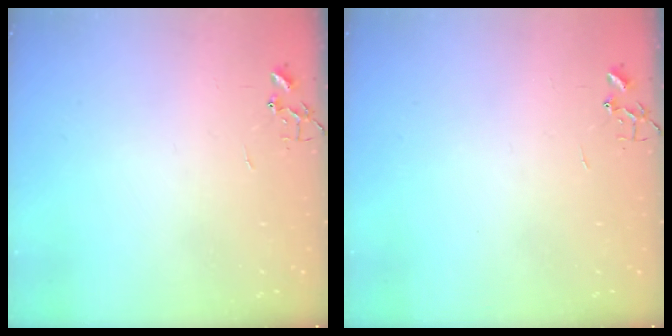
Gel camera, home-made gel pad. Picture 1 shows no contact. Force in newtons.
{"total": 0.0}